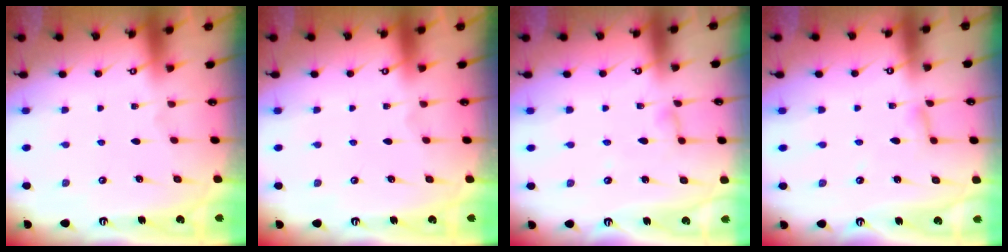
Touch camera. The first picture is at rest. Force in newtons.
{"total": 0.0}
{"total": 3.5, "press": 3.5, "slide": 0.3}
{"total": 2.4, "press": 2.4, "slide": 0.2}